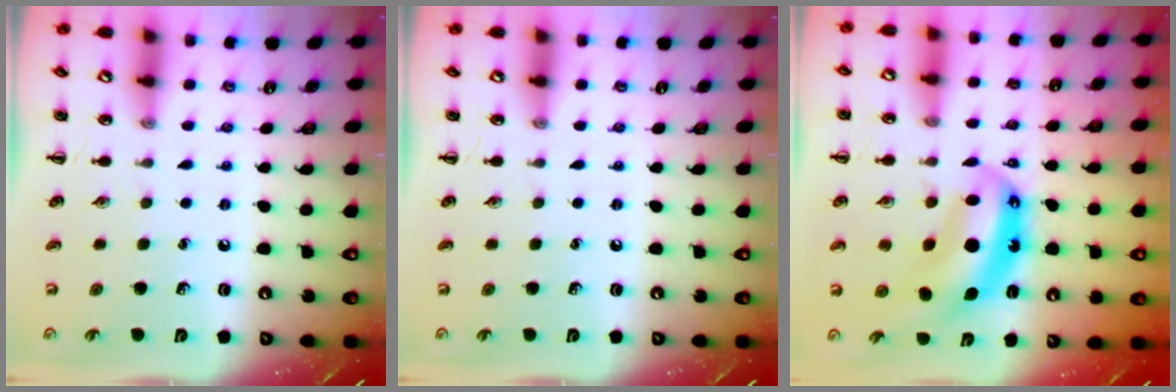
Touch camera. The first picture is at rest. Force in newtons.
{"total": 0.0}
{"total": 8.9, "press": 8.7, "slide": 1.9}